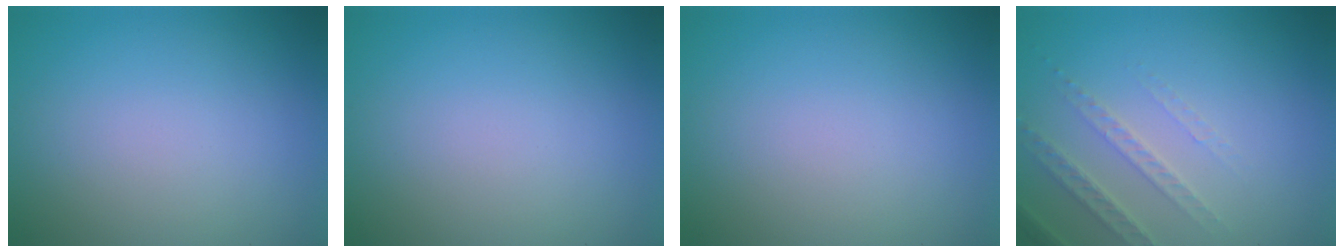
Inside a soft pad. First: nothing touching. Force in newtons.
{"total": 0.0}
{"total": 0.0}
{"total": 2.5, "press": 2.4, "slide": 0.7}